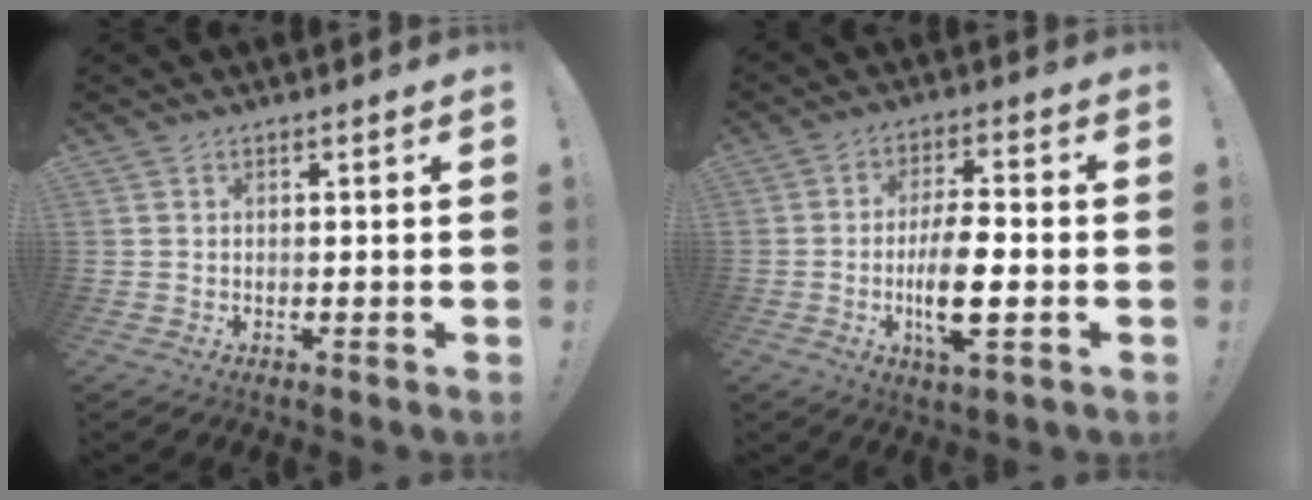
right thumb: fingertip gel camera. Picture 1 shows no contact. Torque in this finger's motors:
{"motor_torque": [1.98, 1.82, 1.15, -1.02, 0.11]}